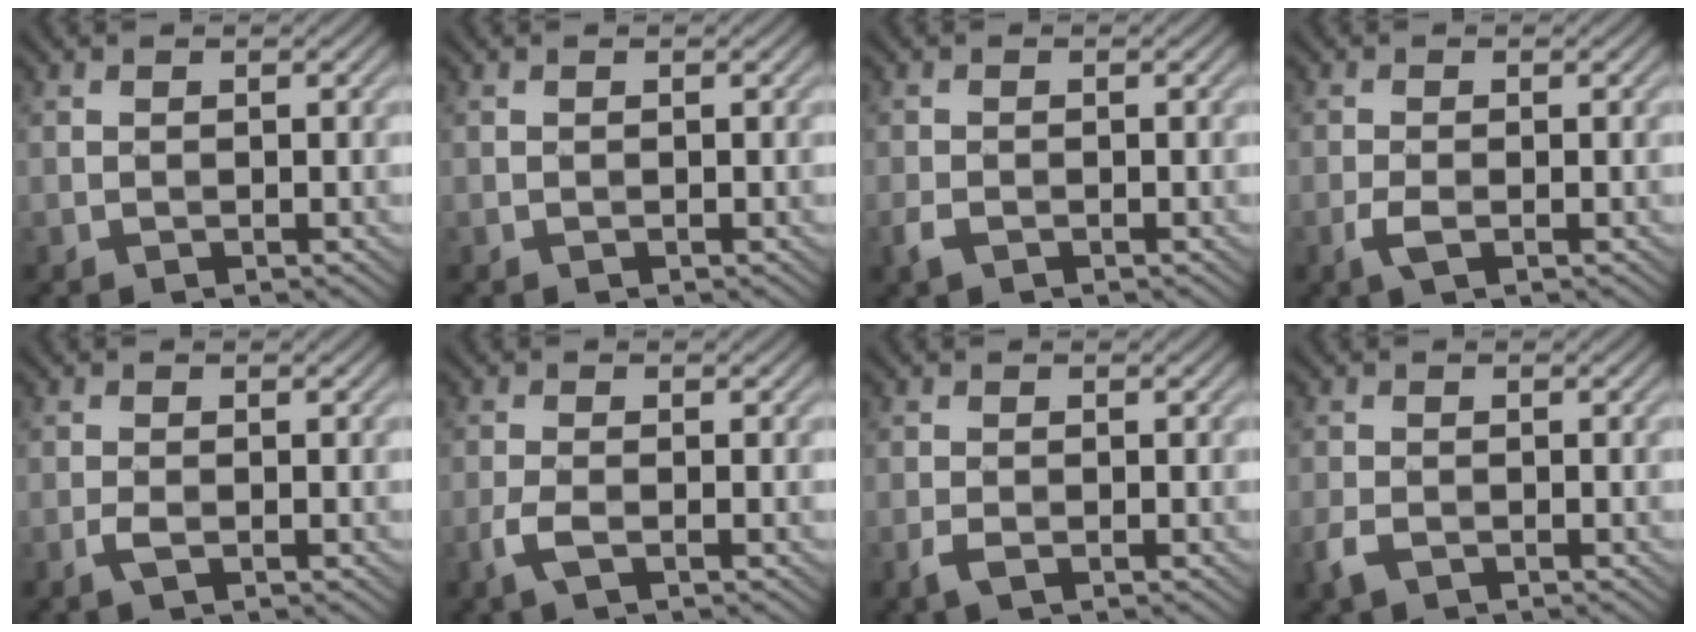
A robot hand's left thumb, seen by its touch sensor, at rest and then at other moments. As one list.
[{"total": 0.0}, {"total": 1.6, "force": [-1.0, 0.8, 1.0], "torque": [-0.027, -0.003, -0.021]}, {"total": 2.0, "force": [-0.9, 0.5, 1.7], "torque": [-0.042, 0.000, -0.023]}, {"total": 1.4, "force": [-0.7, 0.3, 1.2], "torque": [-0.030, 0.000, -0.016]}, {"total": 2.5, "force": [-1.2, 0.6, 2.1], "torque": [-0.054, 0.001, -0.030]}, {"total": 1.4, "force": [-0.8, 0.4, 1.1], "torque": [-0.029, -0.002, -0.018]}, {"total": 2.2, "force": [-1.3, 1.2, 1.4], "torque": [-0.040, -0.005, -0.028]}]